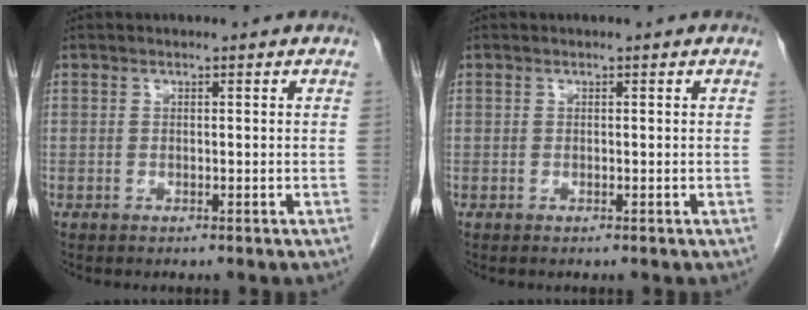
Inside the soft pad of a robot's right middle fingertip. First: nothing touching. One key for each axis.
{"total": 0.0}